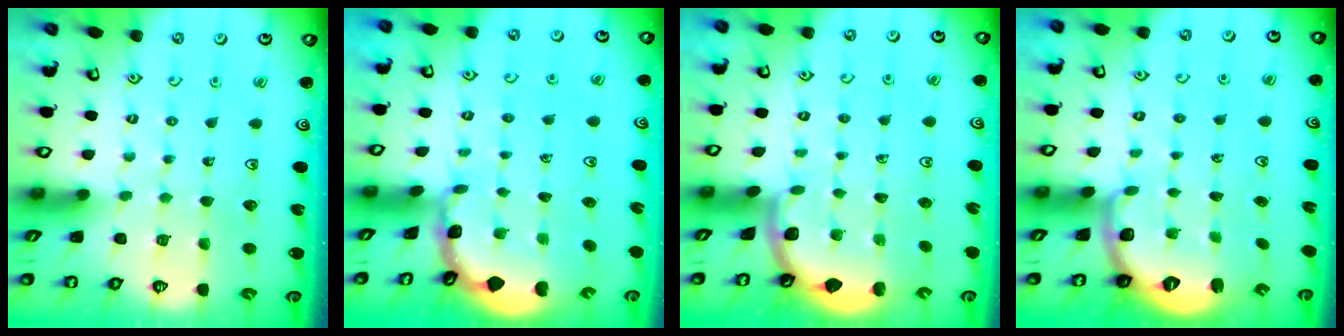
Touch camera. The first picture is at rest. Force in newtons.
{"total": 1.5, "press": 1.5, "slide": 0.1}
{"total": 1.7, "press": 1.7, "slide": 0.0}
{"total": 2.7, "press": 1.7, "slide": 2.1}